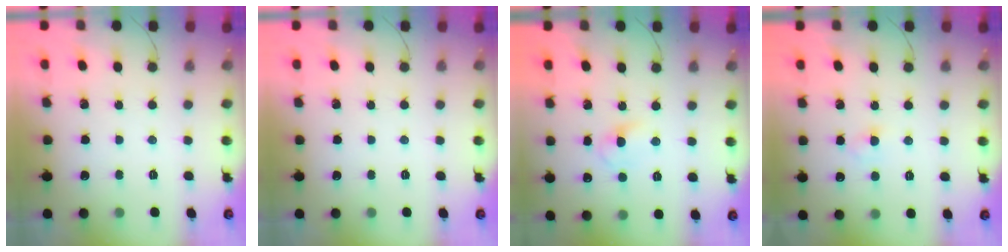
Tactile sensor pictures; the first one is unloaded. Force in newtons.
{"total": 0.0}
{"total": 3.9, "press": 3.7, "slide": 1.3}
{"total": 2.7, "press": 2.5, "slide": 1.1}